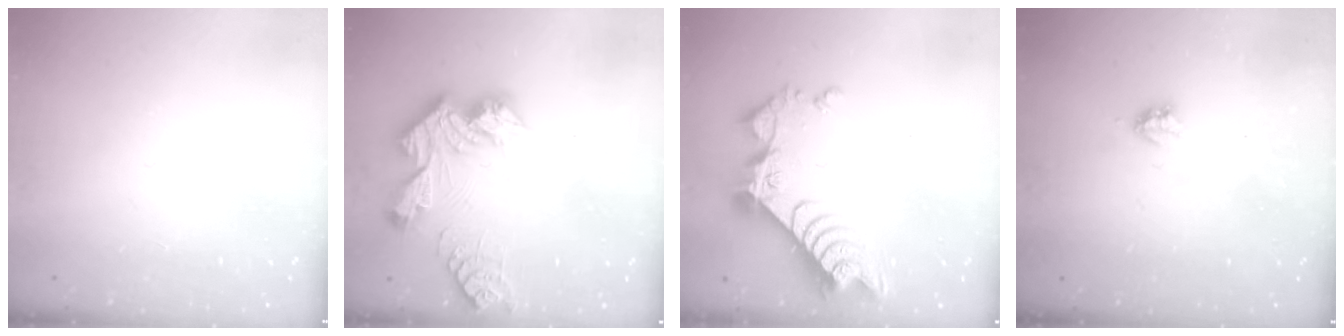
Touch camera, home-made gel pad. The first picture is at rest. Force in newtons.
{"total": 13.8, "press": 13.7, "slide": 1.2}
{"total": 11.3, "press": 11.2, "slide": 0.8}
{"total": 2.9, "press": 2.9, "slide": 0.5}